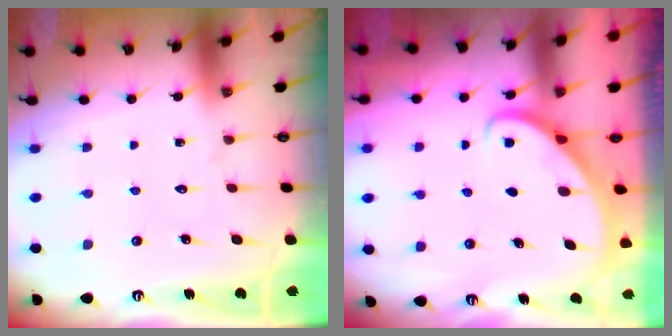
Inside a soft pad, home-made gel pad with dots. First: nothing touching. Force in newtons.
{"total": 2.8, "press": 2.8, "slide": 0.2}